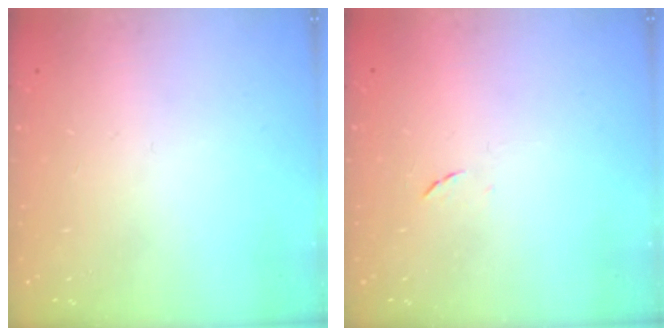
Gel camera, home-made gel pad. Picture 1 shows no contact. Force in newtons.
{"total": 4.8, "press": 4.8, "slide": 0.5}